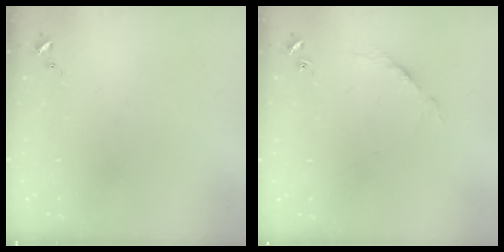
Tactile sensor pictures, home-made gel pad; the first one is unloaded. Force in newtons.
{"total": 3.3, "press": 3.3, "slide": 0.4}